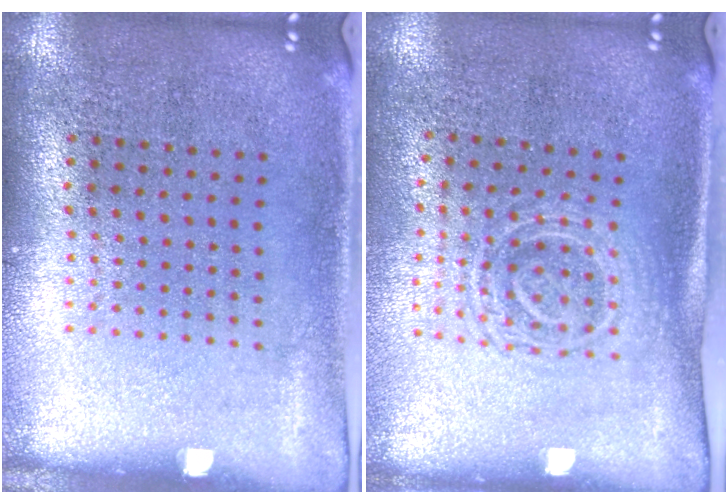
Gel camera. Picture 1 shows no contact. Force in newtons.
{"total": 1.6, "press": 1.3, "slide": 0.9}